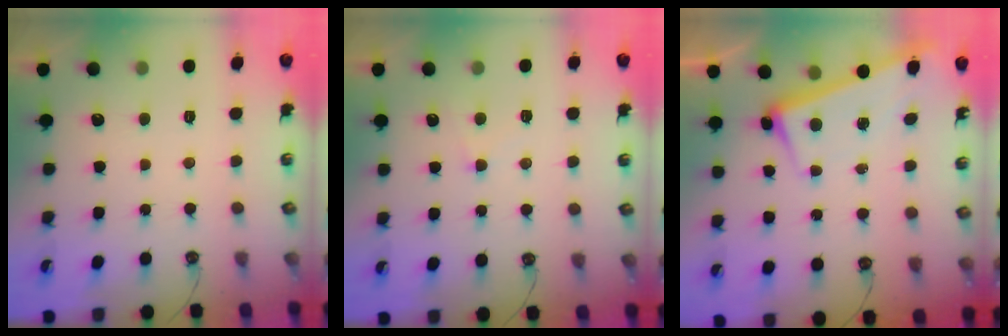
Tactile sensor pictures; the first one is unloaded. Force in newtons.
{"total": 1.2, "press": 1.1, "slide": 0.6}
{"total": 2.6, "press": 2.4, "slide": 0.9}